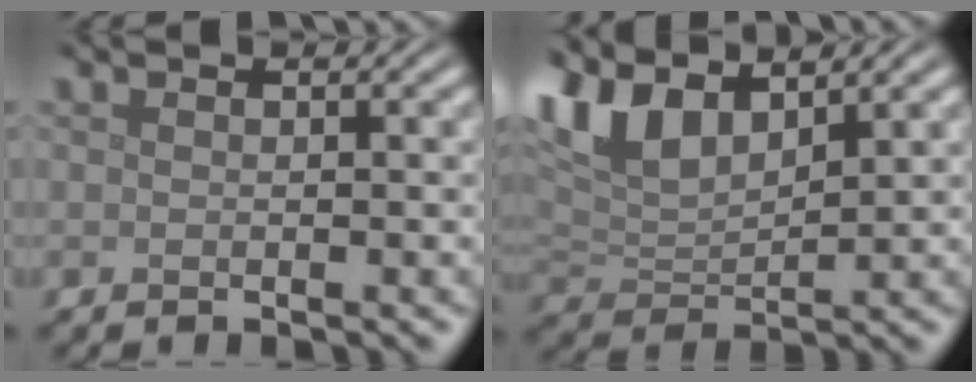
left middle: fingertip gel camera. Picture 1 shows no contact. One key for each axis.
{"total": 6.2, "fx": 3.8, "fy": 2.7, "fz": 4.1, "tx": -0.095, "ty": 0.010, "tz": 0.073}